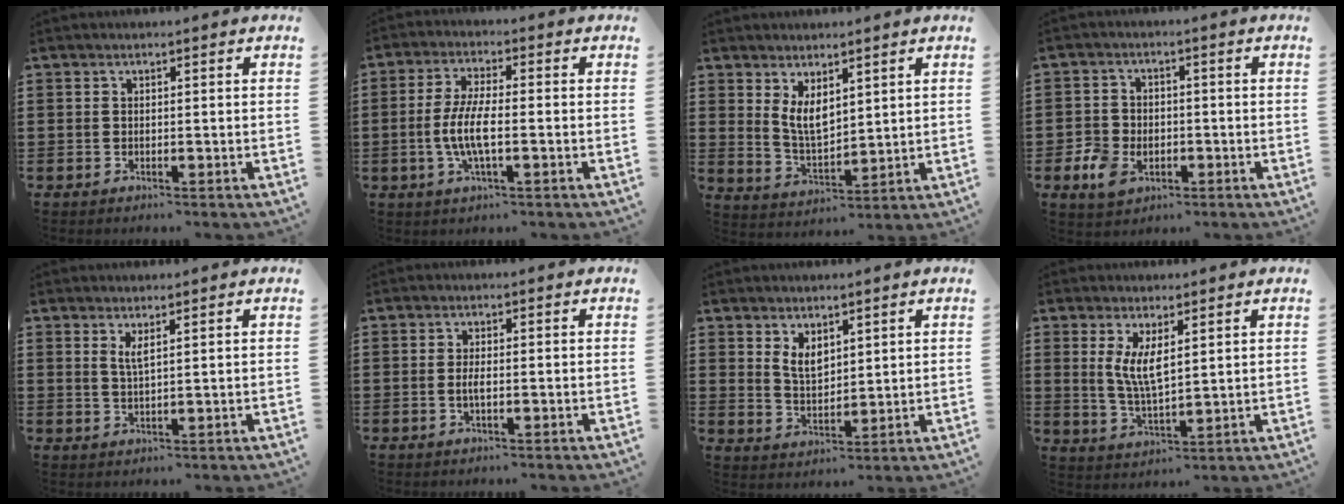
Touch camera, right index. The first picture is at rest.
{"total": 6.4, "force": [-1.5, 1.7, 5.9], "torque": [-0.137, -0.008, -0.038]}
{"total": 2.9, "force": [2.6, 1.0, 0.7], "torque": [-0.021, -0.003, 0.050]}
{"total": 4.7, "force": [-1.9, 3.8, 2.1], "torque": [-0.057, 0.004, -0.039]}
{"total": 2.1, "force": [1.2, 0.2, 1.7], "torque": [-0.037, 0.000, 0.020]}
{"total": 1.8, "force": [-0.4, 0.4, 1.7], "torque": [-0.039, -0.002, -0.009]}
{"total": 3.9, "force": [2.3, 2.2, 2.3], "torque": [-0.052, 0.005, 0.042]}
{"total": 5.5, "force": [1.7, 1.8, 4.9], "torque": [-0.100, 0.000, 0.031]}